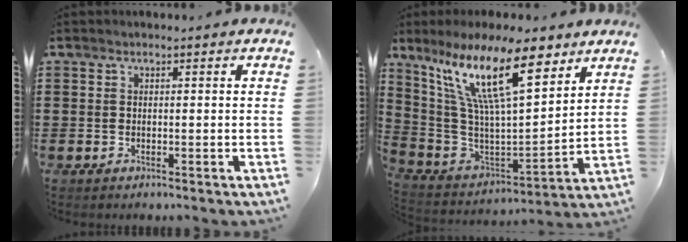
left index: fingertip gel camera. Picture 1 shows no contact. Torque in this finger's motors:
{"motor_torque": [2.14, 0.00, 1.05, 0.21]}